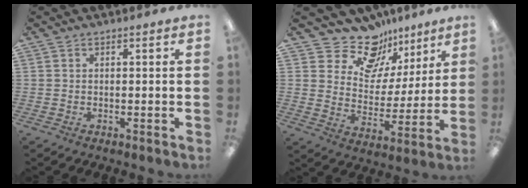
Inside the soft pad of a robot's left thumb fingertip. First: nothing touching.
{"total": 13.6, "force": [10.6, 7.9, 3.4], "torque": [-0.067, -0.080, 0.197]}